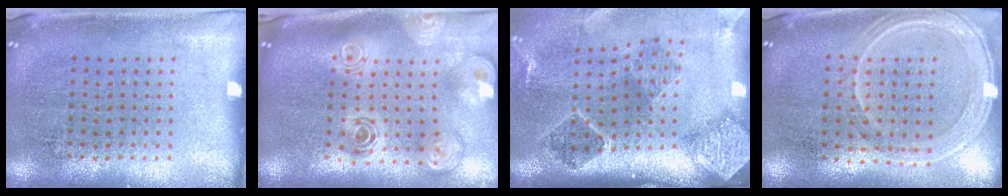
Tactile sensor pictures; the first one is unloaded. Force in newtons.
{"total": 2.8, "press": 2.0, "slide": 2.0}
{"total": 2.9, "press": 1.8, "slide": 2.2}
{"total": 1.2, "press": 1.1, "slide": 0.3}